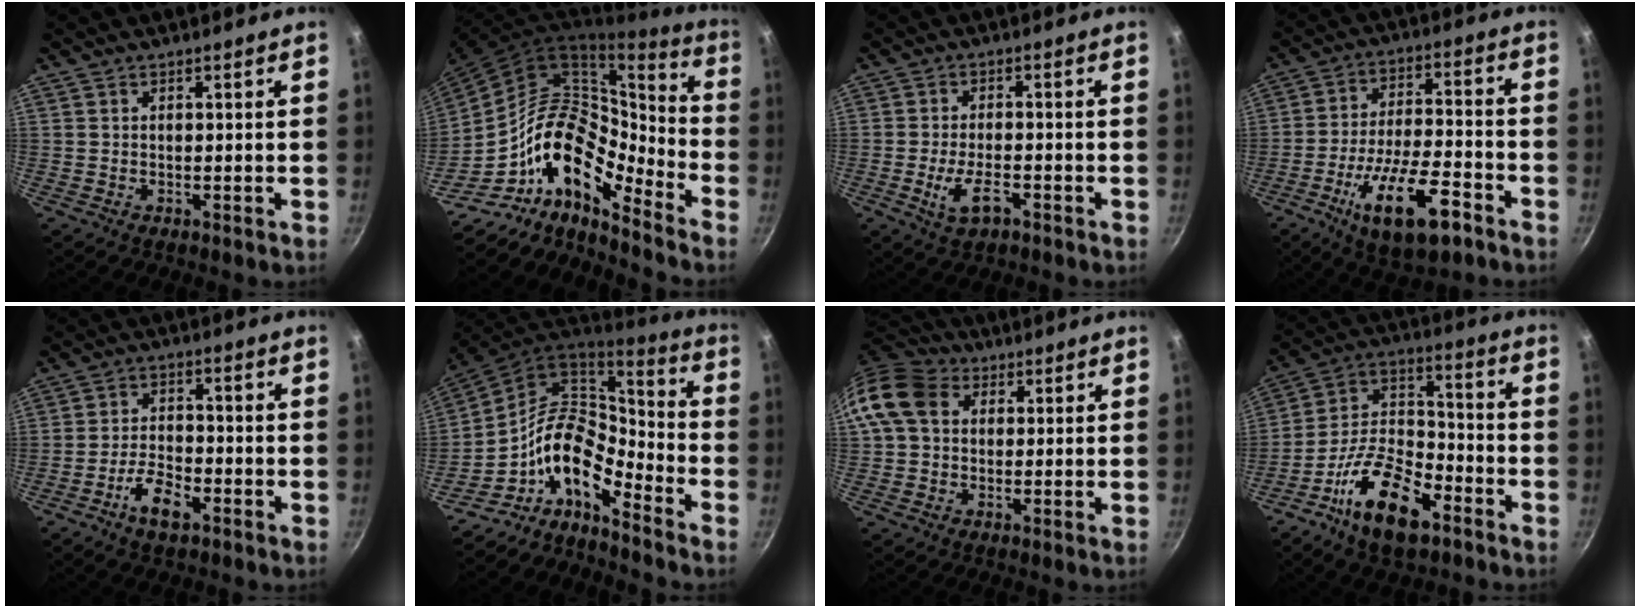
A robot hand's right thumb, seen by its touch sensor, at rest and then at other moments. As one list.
[{"total": 19.1, "force": [-11.8, 8.9, 12.0], "torque": [-0.155, 0.082, -0.226]}, {"total": 6.0, "force": [-2.6, 2.7, 4.7], "torque": [-0.083, 0.010, -0.044]}, {"total": 16.6, "force": [-8.3, 6.1, 13.0], "torque": [-0.218, 0.037, -0.140]}, {"total": 6.7, "force": [-3.7, 3.0, 4.7], "torque": [-0.082, 0.026, -0.070]}, {"total": 14.2, "force": [-7.8, 7.3, 9.4], "torque": [-0.141, 0.080, -0.164]}, {"total": 11.4, "force": [2.5, 8.9, 6.6], "torque": [-0.109, 0.019, 0.027]}, {"total": 17.4, "force": [-9.5, 8.2, 12.0], "torque": [-0.201, 0.061, -0.187]}]